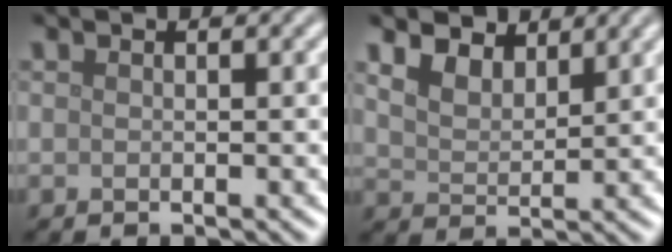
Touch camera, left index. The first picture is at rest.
{"total": 4.0, "force": [3.1, 1.9, 1.7], "torque": [-0.051, 0.002, 0.046]}